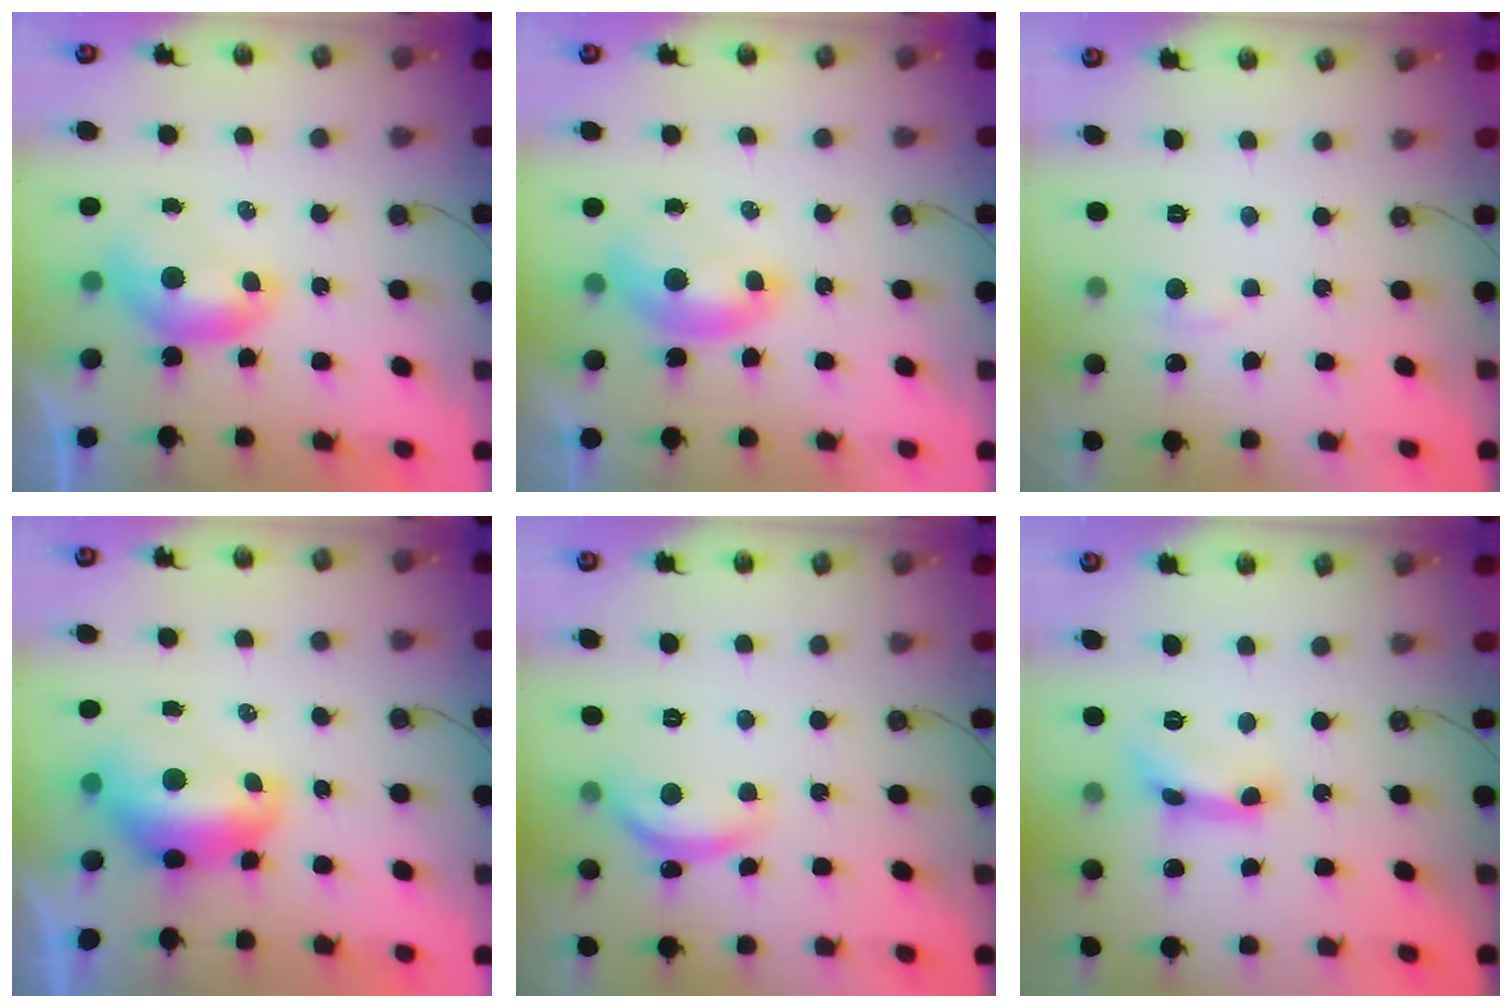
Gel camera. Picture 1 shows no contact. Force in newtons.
{"total": 1.7, "press": 1.5, "slide": 0.6}
{"total": 1.6, "press": 1.5, "slide": 0.6}
{"total": 2.9, "press": 2.8, "slide": 0.7}
{"total": 5.7, "press": 5.6, "slide": 0.6}
{"total": 5.0, "press": 5.0, "slide": 0.3}